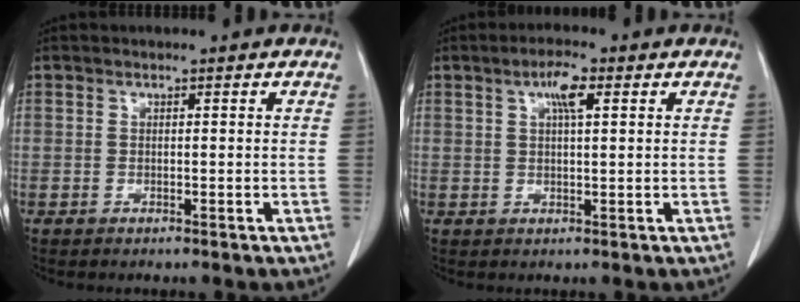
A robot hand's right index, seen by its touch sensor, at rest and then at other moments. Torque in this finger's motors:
{"motor_torque": [0.14, 0.09, 0.01, 0.03]}